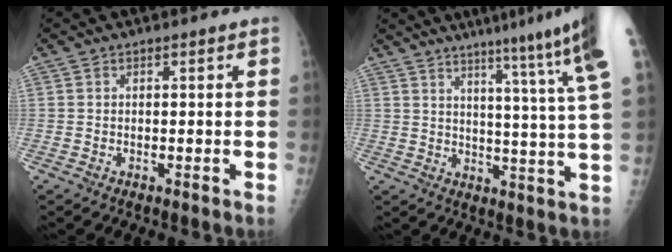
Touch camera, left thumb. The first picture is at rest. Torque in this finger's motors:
{"motor_torque": [0.80, 0.63, 1.29, -1.47, 0.11]}